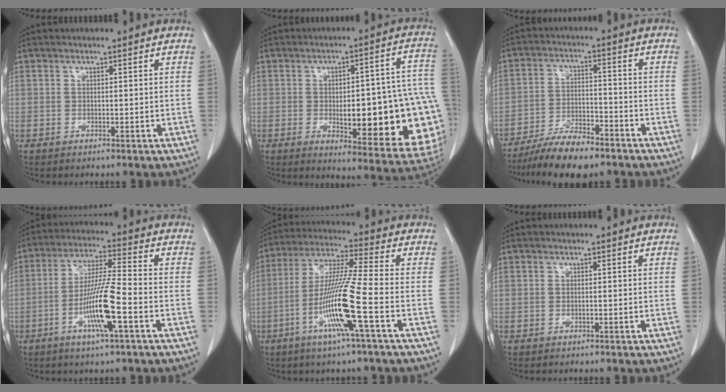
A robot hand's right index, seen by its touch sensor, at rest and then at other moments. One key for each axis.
{"total": 23.1, "fx": -3.7, "fy": 5.7, "fz": 22.0, "tx": -0.196, "ty": 0.023, "tz": -0.021}
{"total": 9.7, "fx": -7.9, "fy": 2.3, "fz": 5.1, "tx": -0.088, "ty": -0.014, "tz": -0.140}
{"total": 10.7, "fx": -3.7, "fy": 0.2, "fz": 10.0, "tx": -0.194, "ty": -0.006, "tz": -0.070}
{"total": 13.1, "fx": -4.4, "fy": -1.2, "fz": 12.2, "tx": -0.242, "ty": -0.010, "tz": -0.089}
{"total": 0.0}